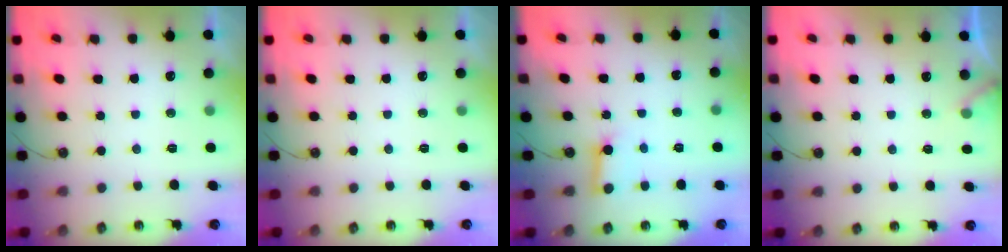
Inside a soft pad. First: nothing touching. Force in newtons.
{"total": 0.0}
{"total": 5.4, "press": 5.4, "slide": 0.7}
{"total": 5.3, "press": 5.3, "slide": 0.5}